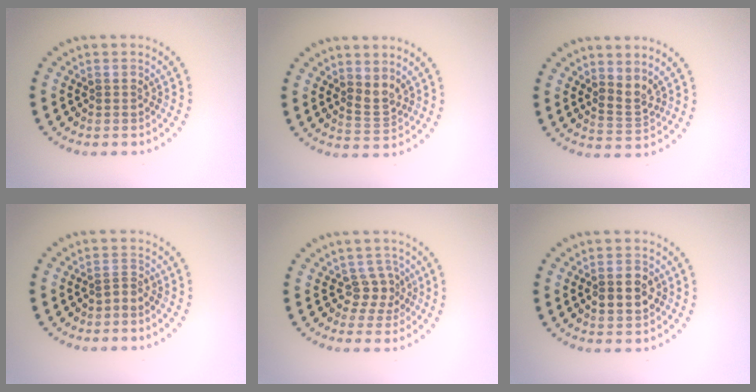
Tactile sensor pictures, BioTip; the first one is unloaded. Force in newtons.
{"total": 1.7, "press": 1.3, "slide": 1.1}
{"total": 2.1, "press": 1.4, "slide": 1.5}
{"total": 0.6, "press": 0.1, "slide": 0.6}
{"total": 2.2, "press": 1.6, "slide": 1.6}
{"total": 3.0, "press": 3.0, "slide": 0.1}